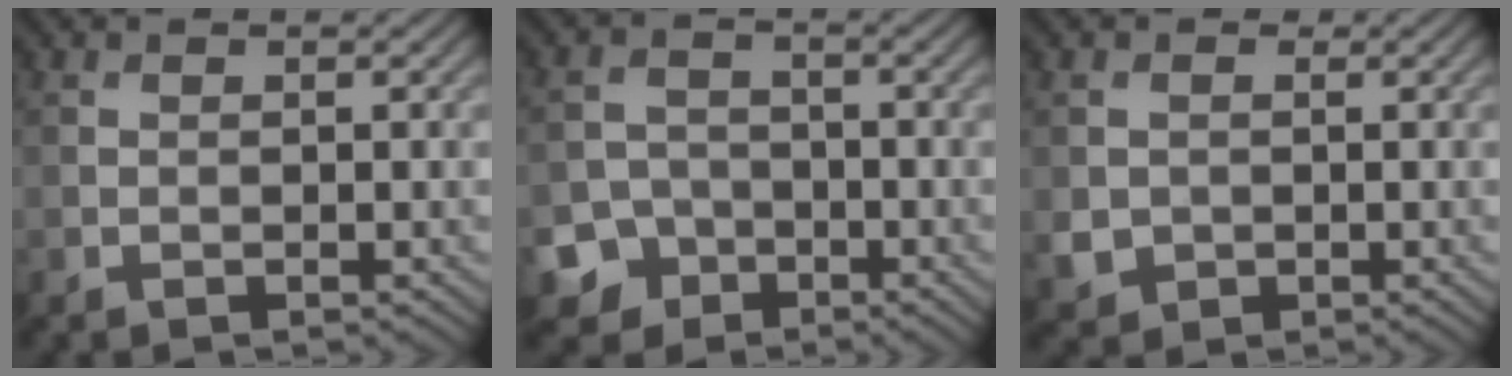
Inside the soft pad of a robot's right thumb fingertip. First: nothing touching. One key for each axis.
{"total": 5.2, "fx": -3.2, "fy": 4.0, "fz": 0.9, "tx": -0.007, "ty": -0.006, "tz": -0.069}
{"total": 2.7, "fx": -0.1, "fy": 2.6, "fz": 0.7, "tx": -0.026, "ty": -0.008, "tz": -0.004}